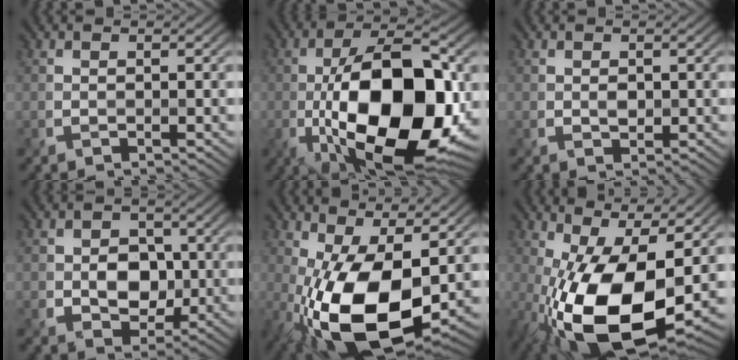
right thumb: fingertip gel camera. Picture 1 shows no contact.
{"total": 18.6, "force": [-3.7, 8.8, 16.0], "torque": [-0.275, -0.005, -0.066]}
{"total": 1.0, "force": [0.1, 0.8, 0.6], "torque": [-0.011, -0.002, 0.003]}
{"total": 4.9, "force": [-0.3, 4.1, 2.6], "torque": [-0.033, -0.003, -0.016]}
{"total": 15.5, "force": [-2.6, 7.6, 13.3], "torque": [-0.255, -0.023, -0.041]}
{"total": 17.0, "force": [-3.5, 7.5, 14.8], "torque": [-0.277, -0.014, -0.058]}